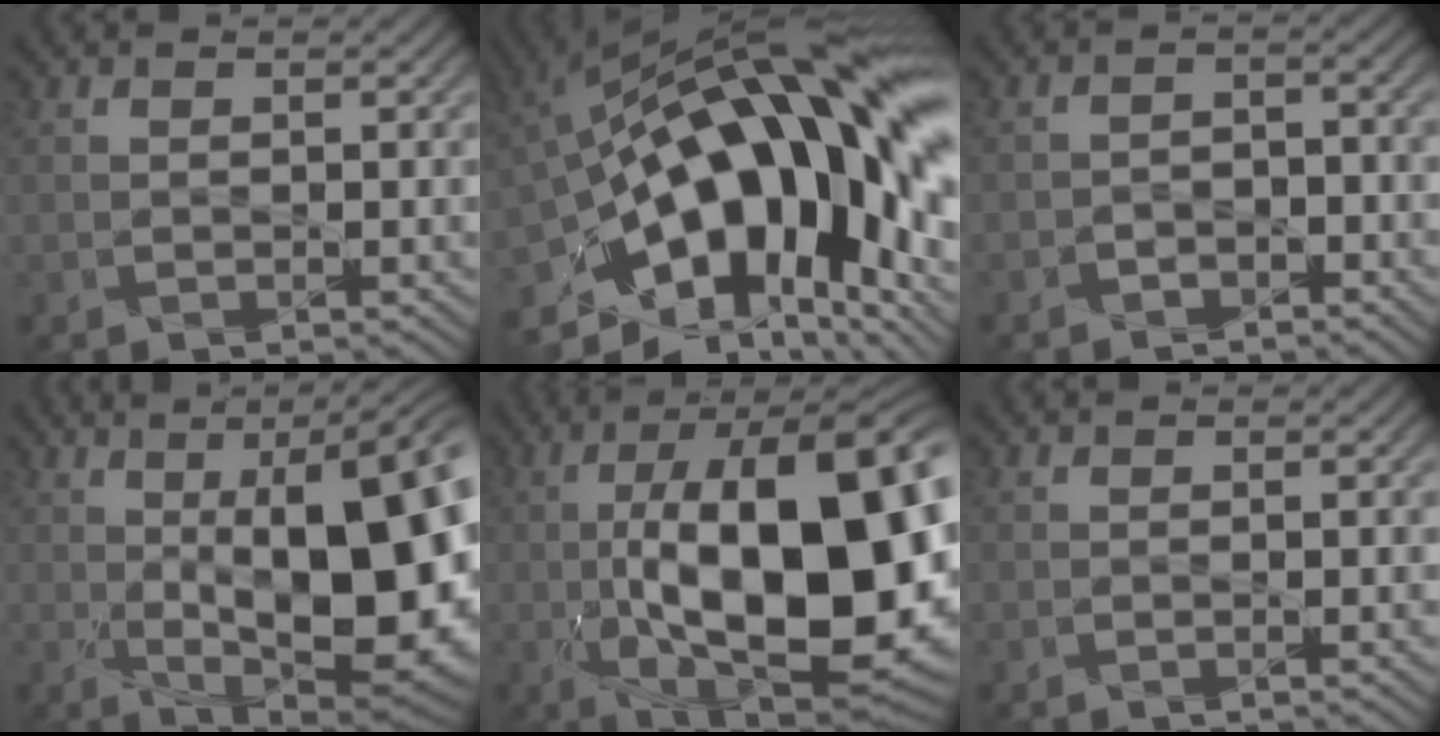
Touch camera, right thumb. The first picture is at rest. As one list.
[{"total": 21.6, "force": [-2.3, 11.2, 18.3], "torque": [-0.313, -0.021, -0.035]}, {"total": 2.6, "force": [-2.0, 1.6, 0.6], "torque": [-0.004, 0.002, -0.039]}, {"total": 18.9, "force": [0.4, 7.0, 17.6], "torque": [-0.239, 0.011, 0.003]}, {"total": 21.7, "force": [-1.5, 8.7, 19.8], "torque": [-0.306, 0.007, -0.033]}, {"total": 0.0}]